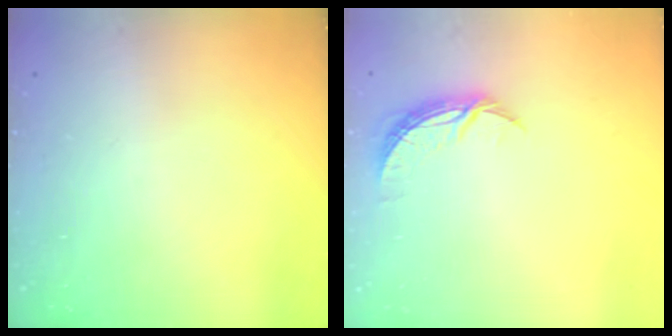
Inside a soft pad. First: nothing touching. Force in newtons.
{"total": 6.7, "press": 6.7, "slide": 0.4}